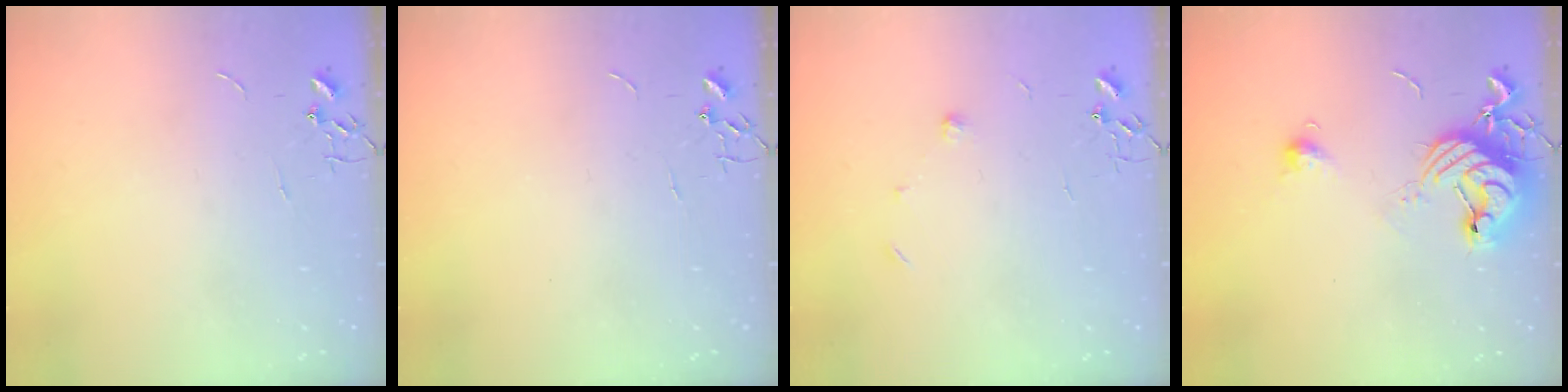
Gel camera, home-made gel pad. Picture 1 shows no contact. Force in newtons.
{"total": 0.0}
{"total": 5.3, "press": 5.2, "slide": 1.3}
{"total": 12.3, "press": 12.2, "slide": 1.3}